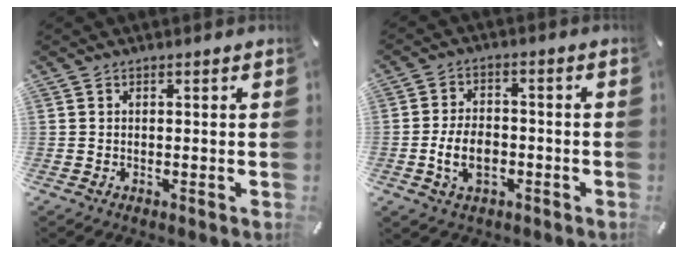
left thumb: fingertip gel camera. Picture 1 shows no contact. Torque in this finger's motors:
{"motor_torque": [0.31, 0.71, 0.19, 0.18, 0.11]}